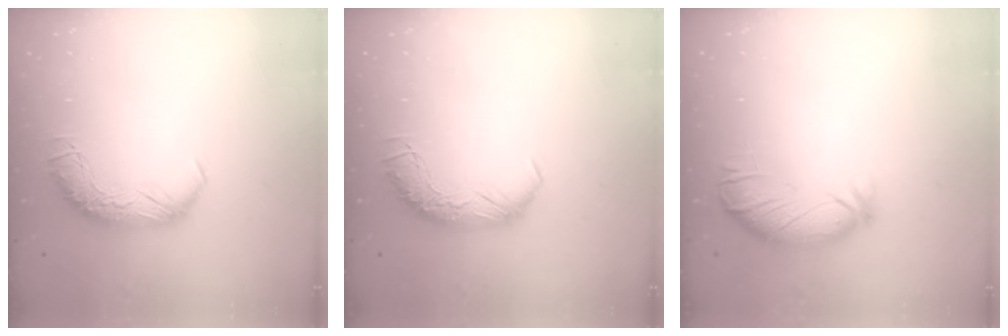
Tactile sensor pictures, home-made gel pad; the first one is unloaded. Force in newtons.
{"total": 0.0}
{"total": 2.7, "press": 2.6, "slide": 0.9}